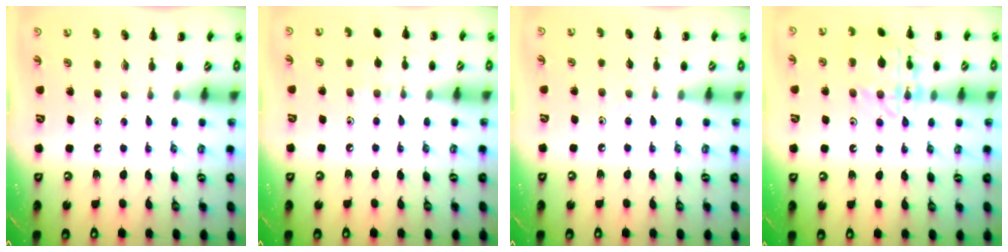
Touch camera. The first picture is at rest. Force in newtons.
{"total": 5.9, "press": 5.5, "slide": 2.2}
{"total": 3.5, "press": 3.3, "slide": 1.2}
{"total": 13.9, "press": 13.9, "slide": 0.9}